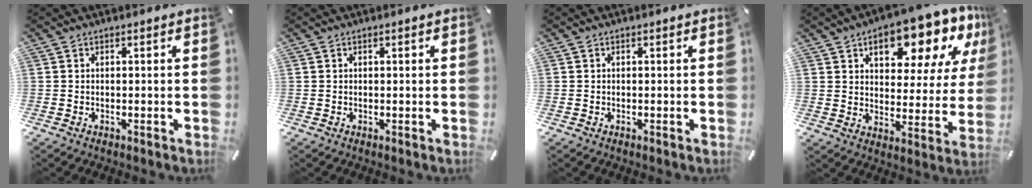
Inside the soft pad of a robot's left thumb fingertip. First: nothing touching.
{"total": 0.0}
{"total": 0.0}
{"total": 17.3, "force": [11.2, 7.9, 10.6], "torque": [-0.136, -0.069, 0.179]}